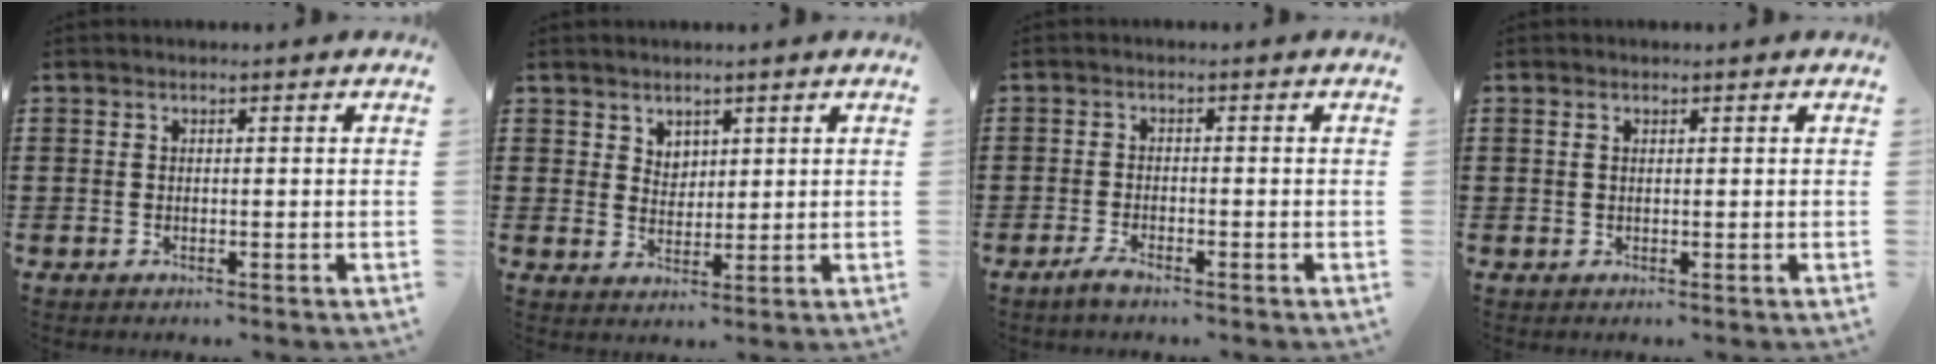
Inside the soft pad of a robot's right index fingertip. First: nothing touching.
{"total": 2.8, "force": [2.1, 1.9, 0.2], "torque": [-0.011, 0.005, 0.040]}
{"total": 1.8, "force": [-1.5, 0.0, 1.1], "torque": [-0.026, -0.005, -0.028]}
{"total": 0.7, "force": [0.4, 0.5, 0.4], "torque": [-0.010, 0.005, 0.007]}